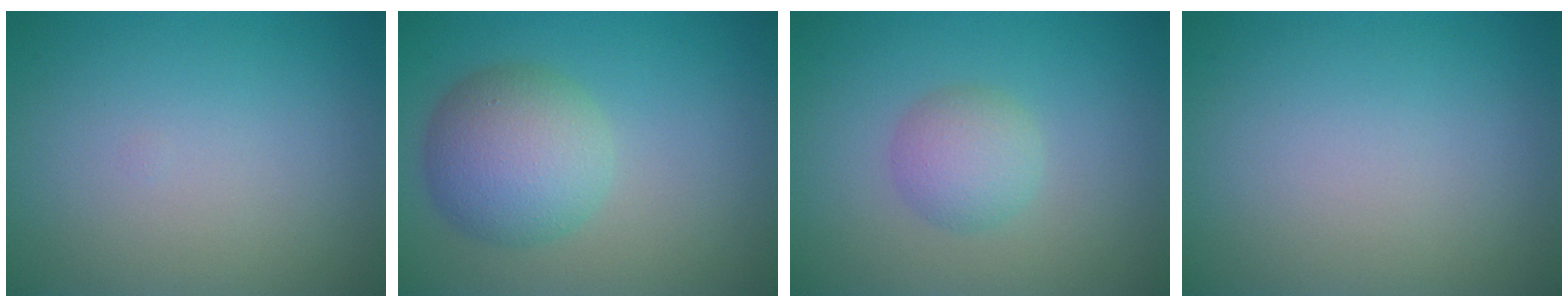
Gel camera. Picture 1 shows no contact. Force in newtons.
{"total": 5.9, "press": 5.9, "slide": 0.2}
{"total": 2.7, "press": 2.7, "slide": 0.1}
{"total": 0.0}